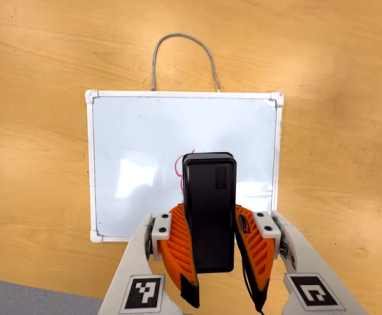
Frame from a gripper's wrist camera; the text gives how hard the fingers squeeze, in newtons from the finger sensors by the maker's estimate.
{"total": 9.0, "left": 8.0, "right": 10.0}